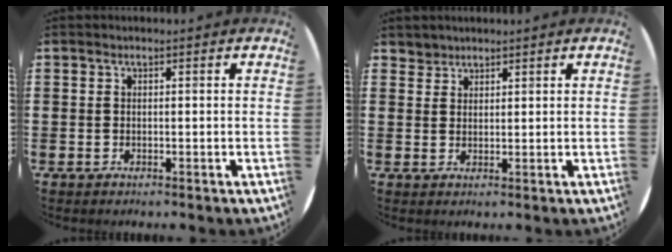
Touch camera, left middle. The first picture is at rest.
{"total": 2.0, "force": [1.8, 0.8, -0.3], "torque": [0.003, 0.003, 0.036]}